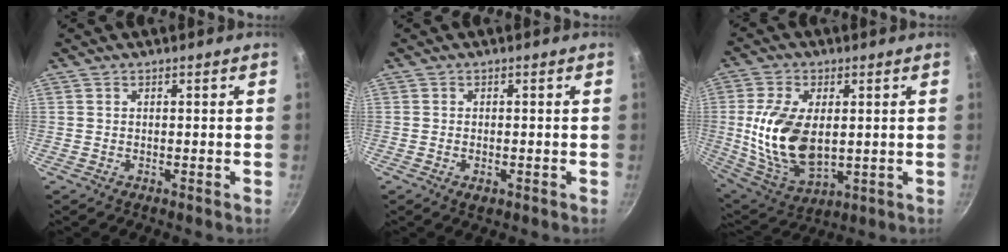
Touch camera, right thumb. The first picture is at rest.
{"total": 1.8, "force": [-0.6, 1.0, 1.4], "torque": [-0.022, -0.003, -0.009]}
{"total": 16.5, "force": [1.0, 9.5, 13.4], "torque": [-0.246, -0.015, 0.031]}